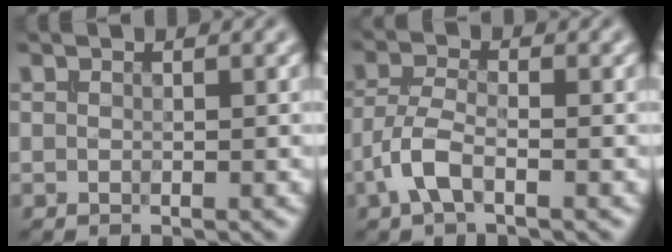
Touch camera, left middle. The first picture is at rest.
{"total": 3.2, "force": [-1.5, 1.3, 2.4], "torque": [-0.053, 0.004, -0.041]}